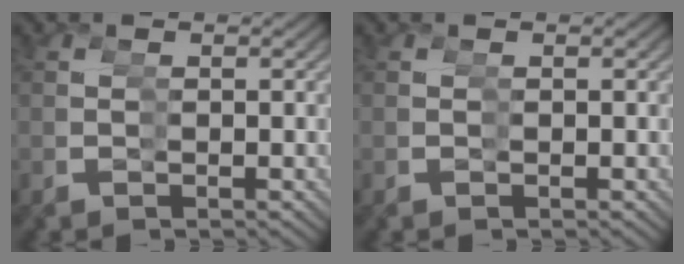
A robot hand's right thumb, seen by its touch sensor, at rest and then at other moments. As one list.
[{"total": 0.0}]